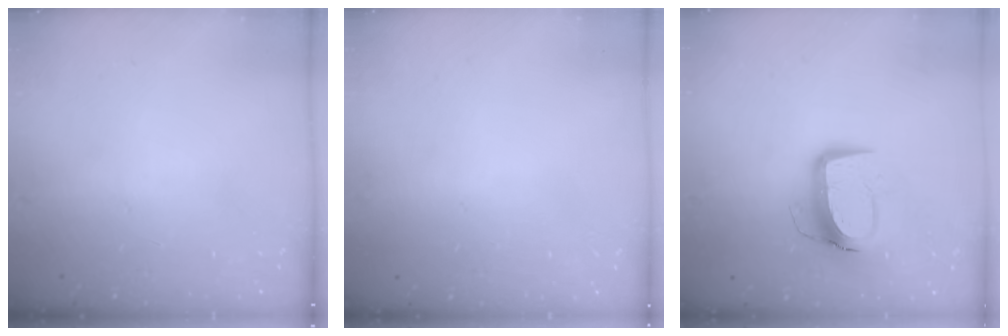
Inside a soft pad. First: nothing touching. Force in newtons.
{"total": 0.0}
{"total": 11.1, "press": 11.1, "slide": 0.9}